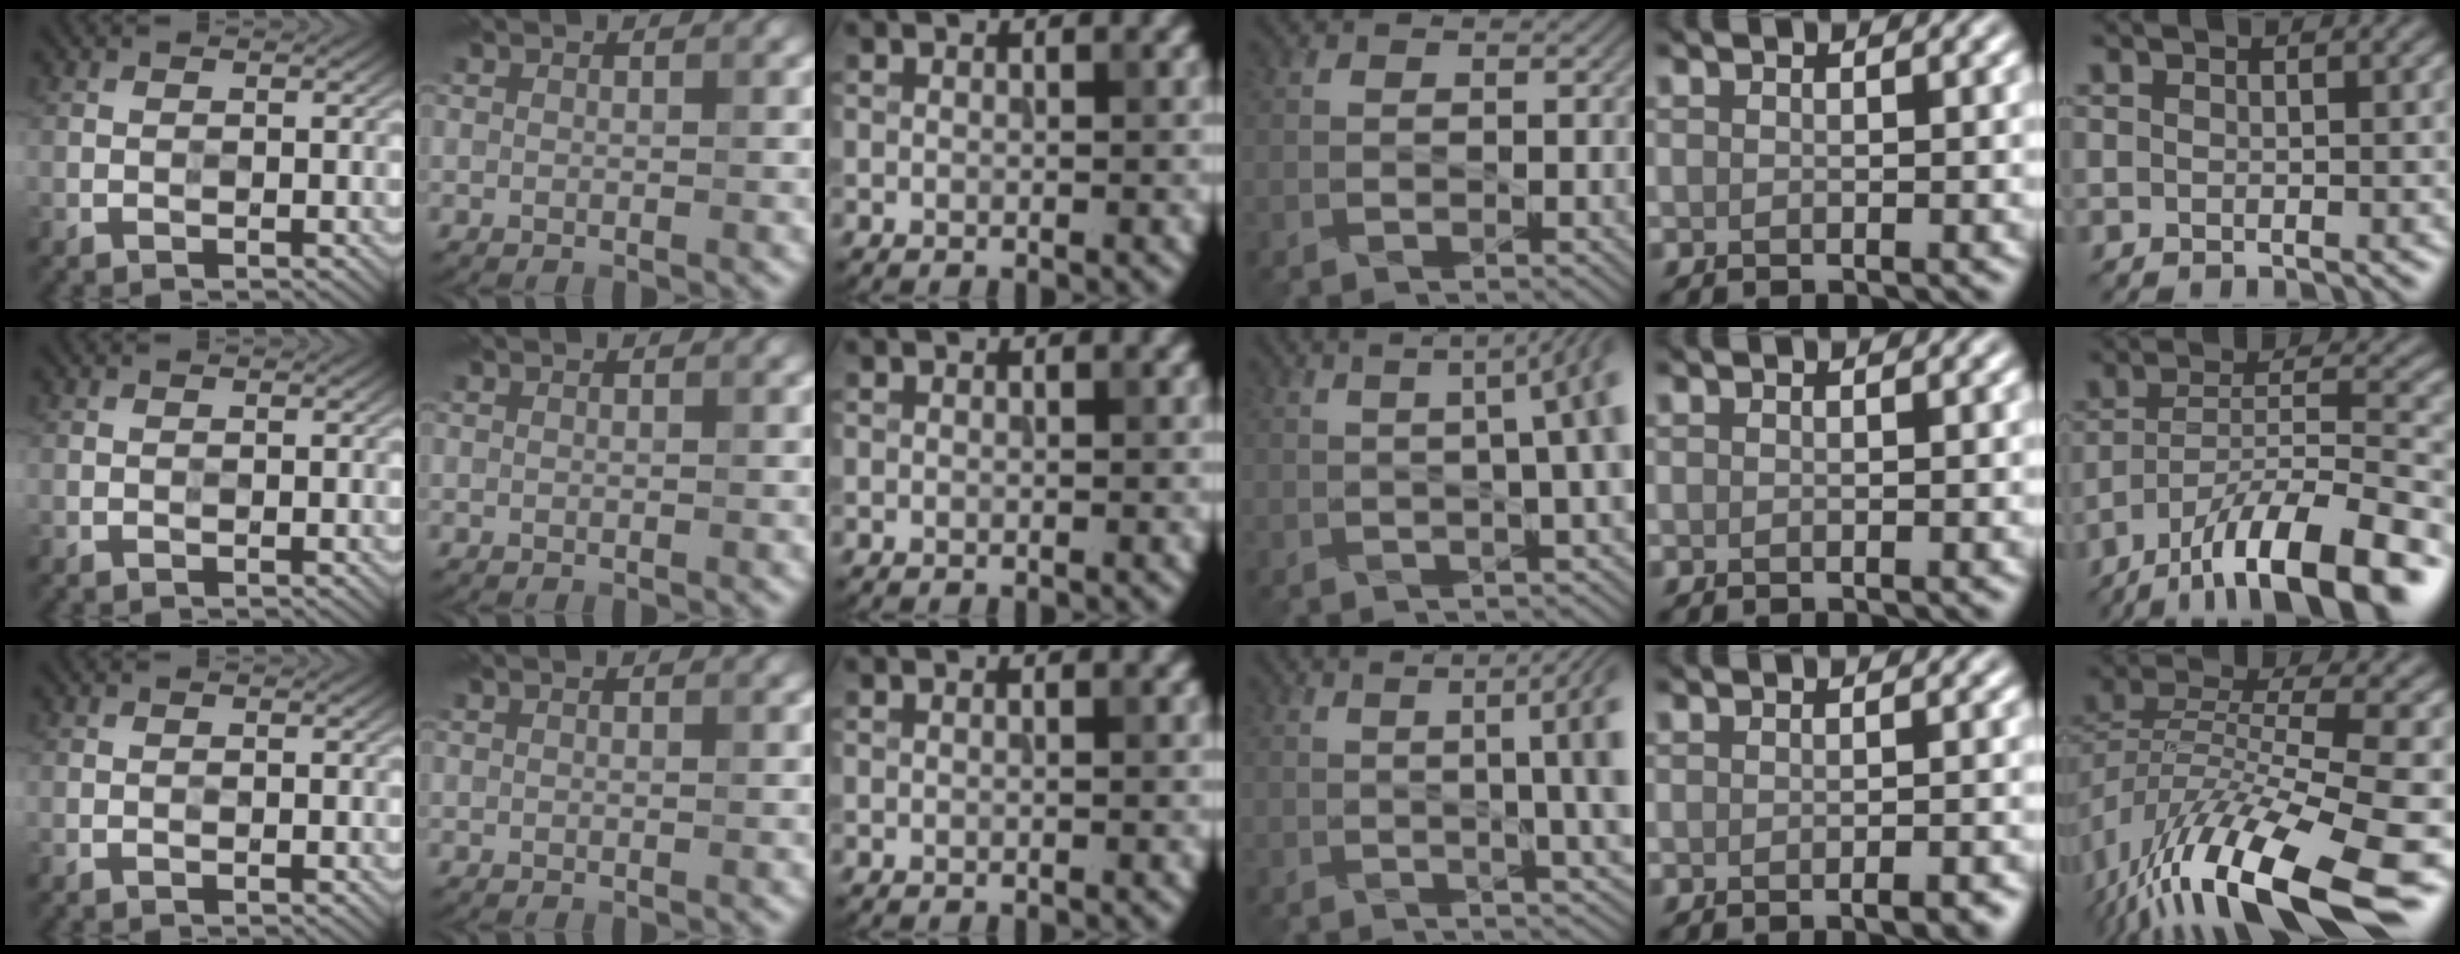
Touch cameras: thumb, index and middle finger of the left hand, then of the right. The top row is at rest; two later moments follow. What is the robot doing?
{"motion": "wipe", "object": "glass cup"}